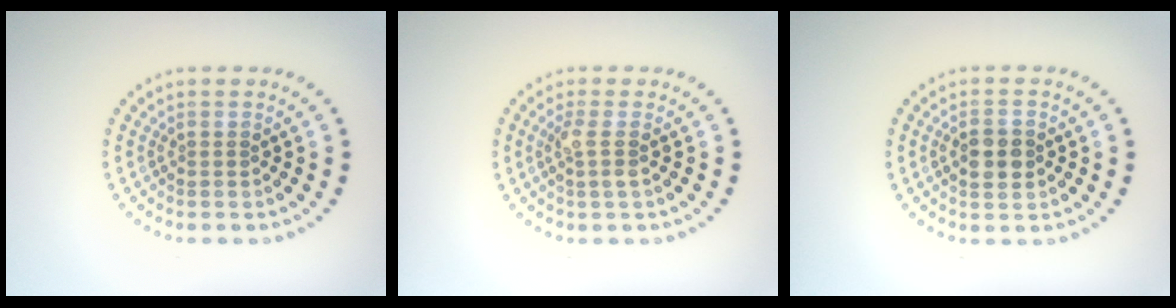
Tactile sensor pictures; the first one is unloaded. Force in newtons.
{"total": 1.7, "press": 1.4, "slide": 0.9}
{"total": 2.6, "press": 2.6, "slide": 0.4}